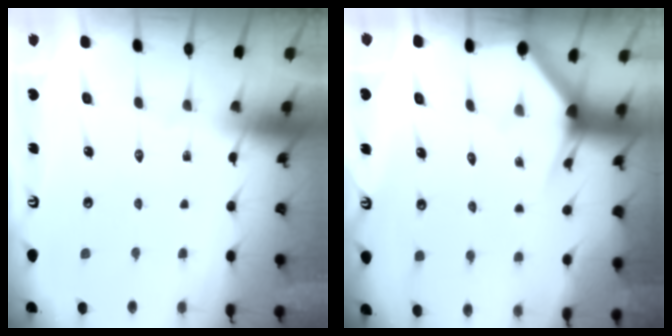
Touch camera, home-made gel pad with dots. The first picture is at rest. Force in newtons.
{"total": 2.9, "press": 2.9, "slide": 0.1}